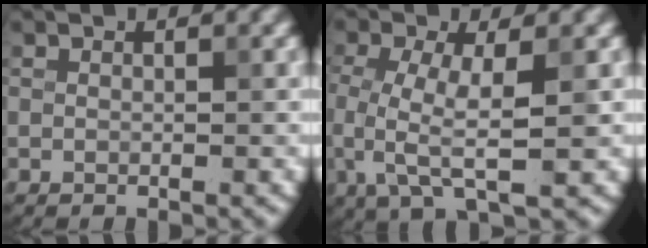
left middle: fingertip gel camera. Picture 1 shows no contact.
{"total": 5.4, "force": [-0.4, 1.9, 5.1], "torque": [-0.110, -0.009, -0.006]}